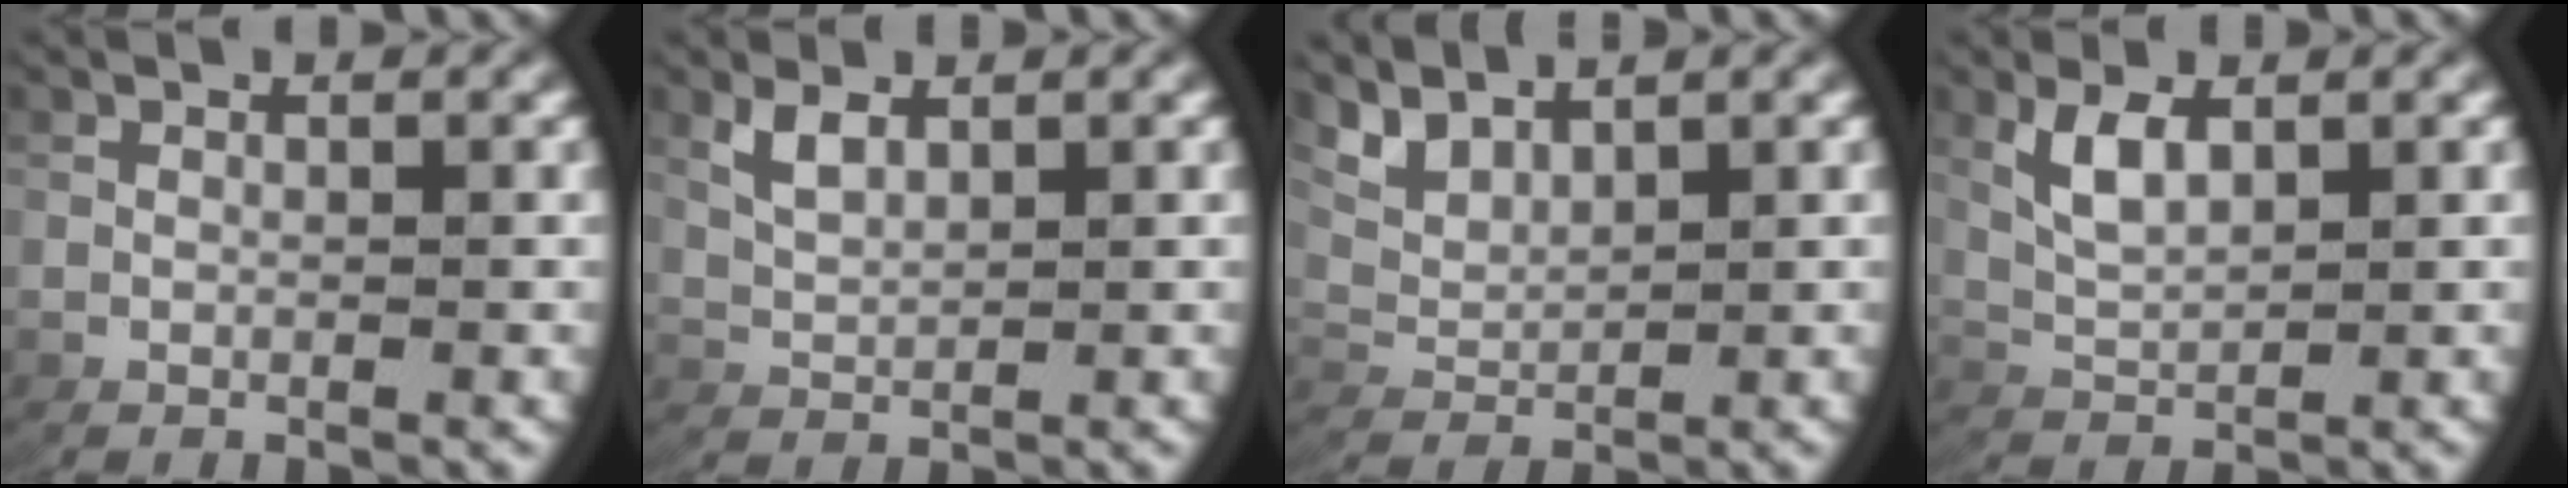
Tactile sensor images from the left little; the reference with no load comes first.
{"total": 1.8, "force": [1.4, 0.0, 1.1], "torque": [-0.029, -0.001, 0.037]}
{"total": 3.3, "force": [2.5, 1.5, 1.6], "torque": [-0.049, 0.000, 0.053]}
{"total": 2.6, "force": [1.4, 0.6, 2.1], "torque": [-0.048, -0.002, 0.035]}